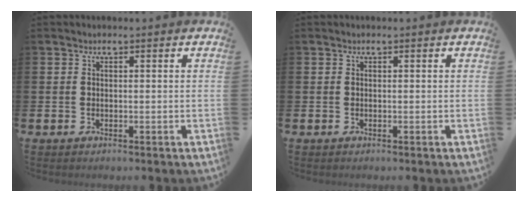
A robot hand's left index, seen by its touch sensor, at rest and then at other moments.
{"total": 0.0}